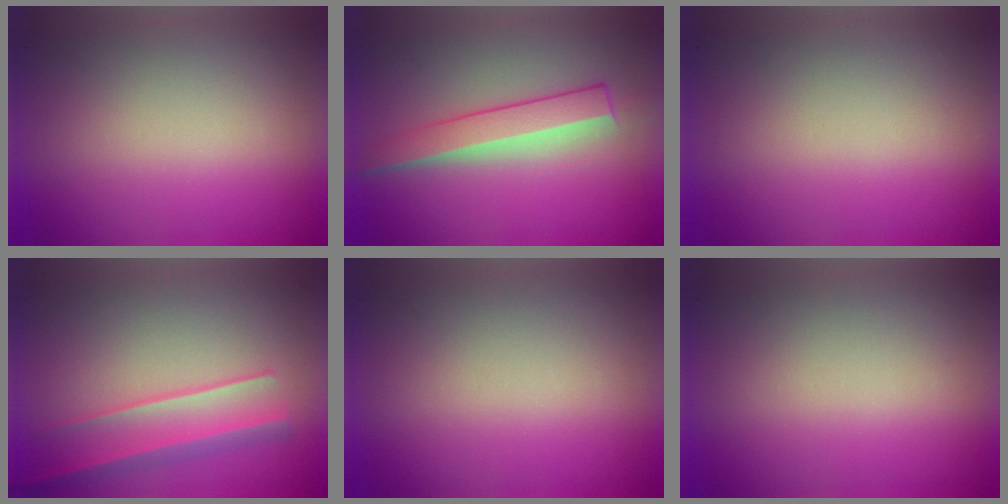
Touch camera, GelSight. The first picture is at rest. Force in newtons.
{"total": 3.2}
{"total": 0.0}
{"total": 2.2}
{"total": 0.0}
{"total": 0.0}